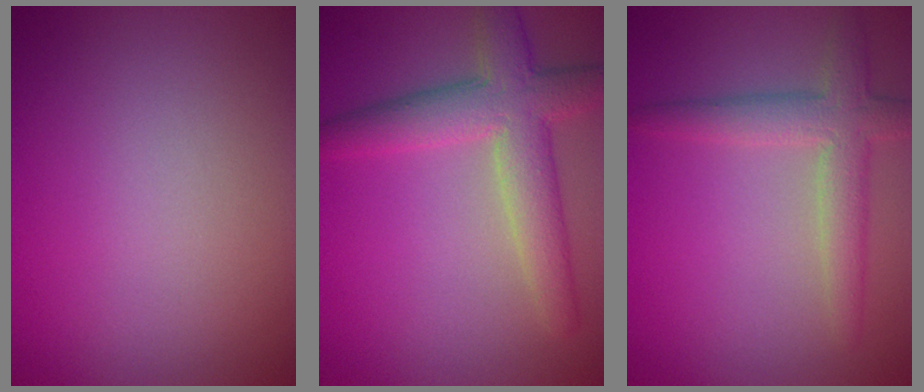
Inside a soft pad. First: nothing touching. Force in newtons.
{"total": 5.6, "press": 5.6, "slide": 0.4}
{"total": 3.7, "press": 3.7, "slide": 0.2}